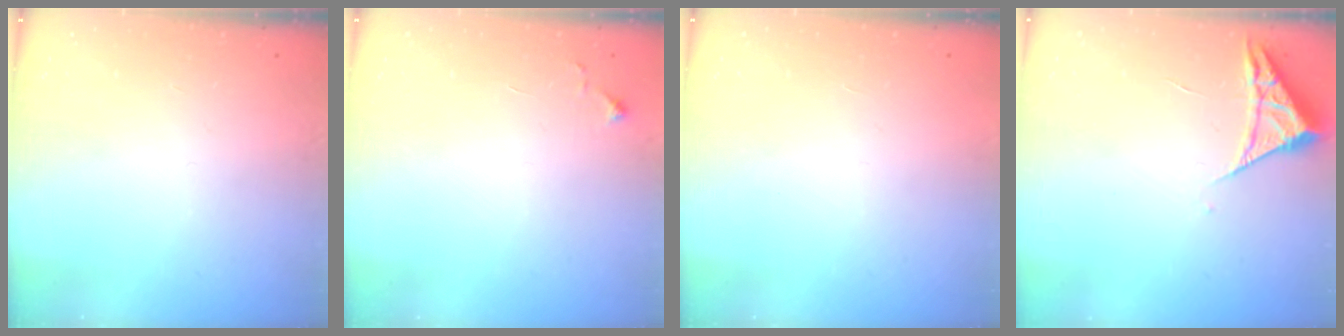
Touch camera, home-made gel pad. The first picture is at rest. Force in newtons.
{"total": 3.2, "press": 3.2, "slide": 0.6}
{"total": 1.5, "press": 1.5, "slide": 0.1}
{"total": 4.2, "press": 4.2, "slide": 0.5}